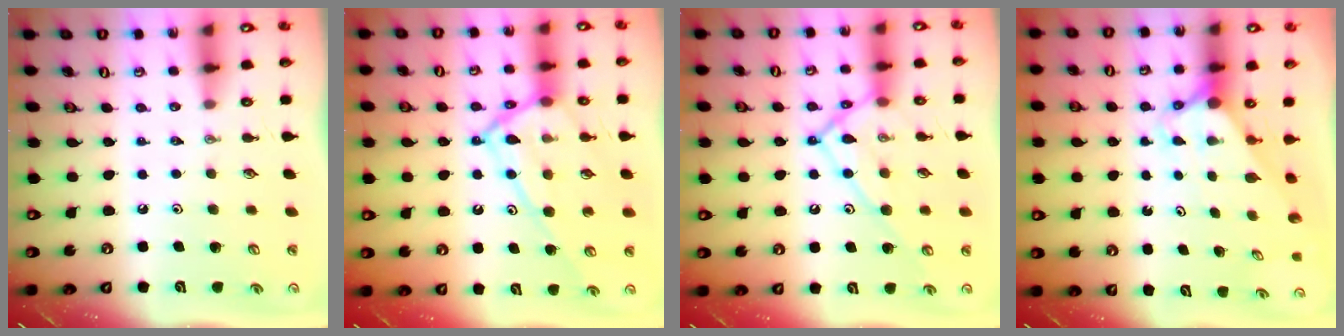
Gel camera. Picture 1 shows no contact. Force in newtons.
{"total": 16.6, "press": 16.6, "slide": 1.4}
{"total": 14.1, "press": 14.1, "slide": 1.3}
{"total": 2.7, "press": 2.7, "slide": 0.0}